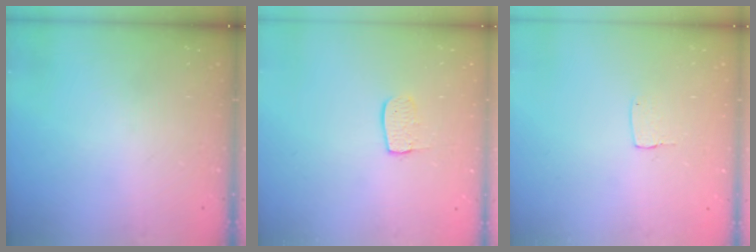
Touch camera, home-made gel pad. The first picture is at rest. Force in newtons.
{"total": 6.6, "press": 6.5, "slide": 0.4}
{"total": 3.2, "press": 3.2, "slide": 0.2}